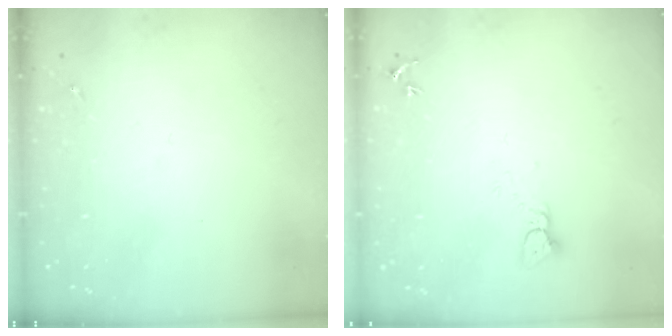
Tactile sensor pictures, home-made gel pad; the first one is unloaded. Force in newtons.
{"total": 2.6, "press": 2.6, "slide": 0.1}